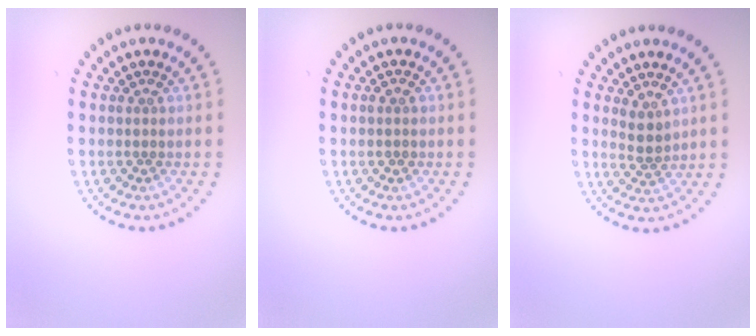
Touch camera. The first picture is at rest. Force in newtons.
{"total": 0.8, "press": 0.8, "slide": 0.1}
{"total": 1.8, "press": 1.4, "slide": 1.1}